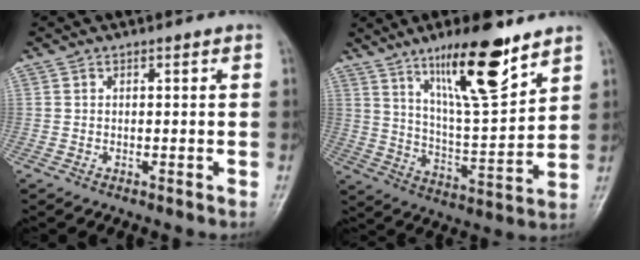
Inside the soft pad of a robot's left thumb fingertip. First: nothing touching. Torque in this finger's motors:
{"motor_torque": [1.48, 0.69, 1.47, -1.30, 0.17]}